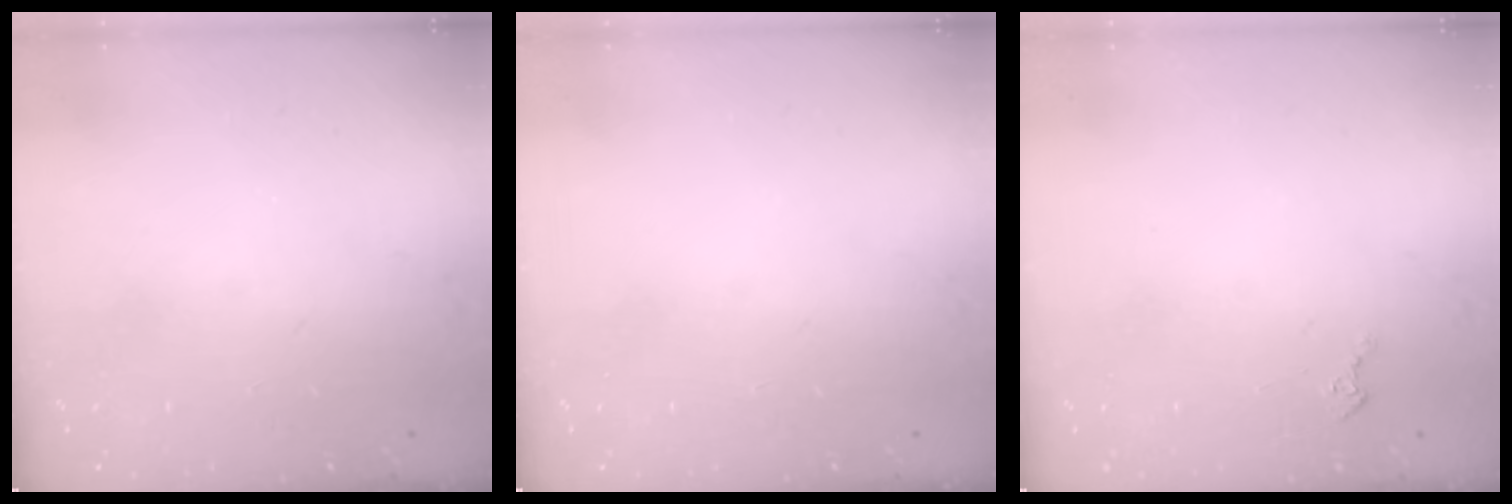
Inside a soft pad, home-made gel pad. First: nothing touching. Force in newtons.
{"total": 0.0}
{"total": 1.6, "press": 1.5, "slide": 0.2}